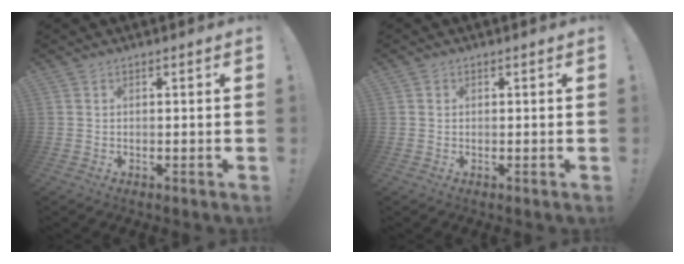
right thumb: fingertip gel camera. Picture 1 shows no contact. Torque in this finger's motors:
{"motor_torque": [0.03, 0.10, 0.04, -0.10, -0.01]}